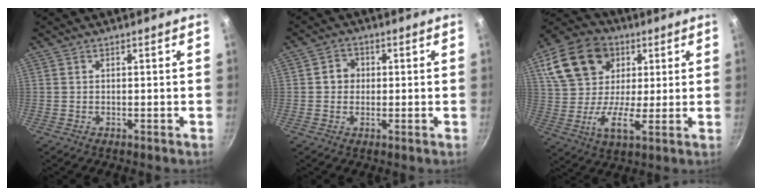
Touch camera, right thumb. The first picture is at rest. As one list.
[{"total": 3.5, "force": [0.2, 3.2, 1.4], "torque": [-0.001, 0.007, -0.001]}, {"total": 17.8, "force": [6.8, 12.8, 10.4], "torque": [-0.176, 0.008, 0.110]}]